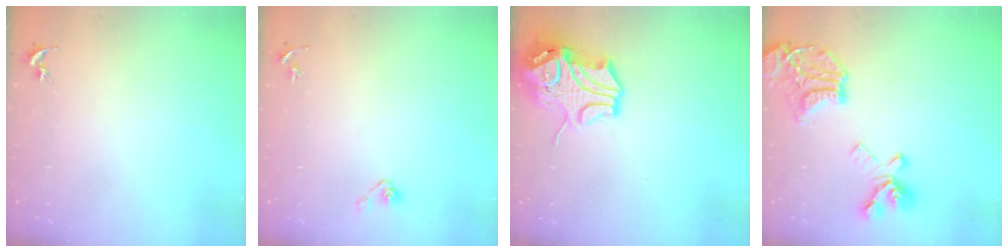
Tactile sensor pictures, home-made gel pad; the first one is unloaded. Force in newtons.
{"total": 4.1, "press": 3.7, "slide": 1.7}
{"total": 14.0, "press": 13.8, "slide": 2.1}
{"total": 21.1, "press": 21.0, "slide": 2.3}